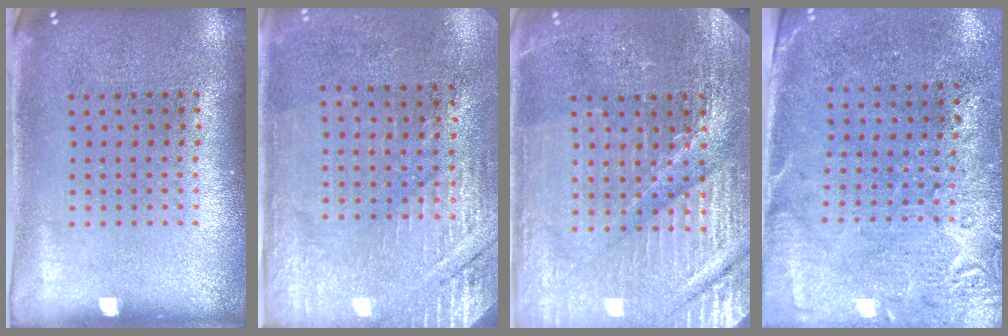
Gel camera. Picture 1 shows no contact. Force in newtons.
{"total": 2.9, "press": 2.7, "slide": 1.1}
{"total": 4.6, "press": 4.4, "slide": 1.4}
{"total": 2.8, "press": 2.4, "slide": 1.5}